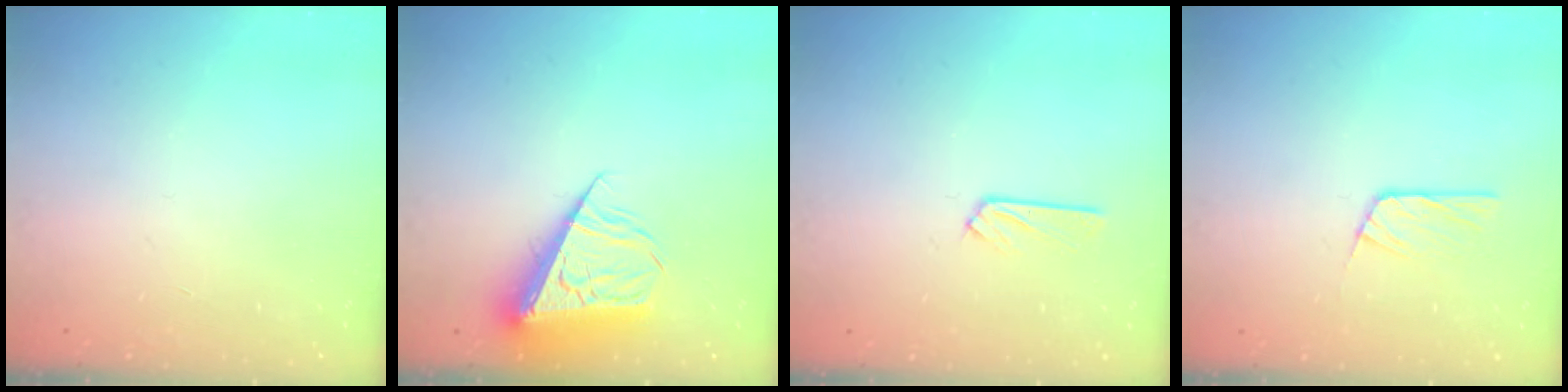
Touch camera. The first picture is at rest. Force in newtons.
{"total": 10.1, "press": 10.1, "slide": 1.3}
{"total": 2.6, "press": 2.5, "slide": 0.3}
{"total": 7.9, "press": 7.9, "slide": 0.6}